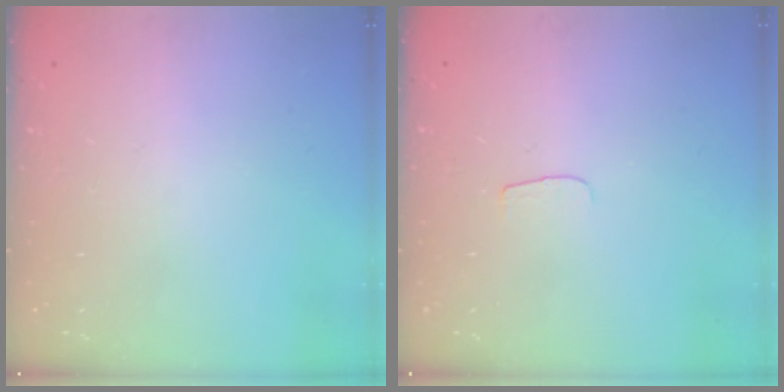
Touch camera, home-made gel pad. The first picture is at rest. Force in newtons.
{"total": 3.5, "press": 3.4, "slide": 0.4}